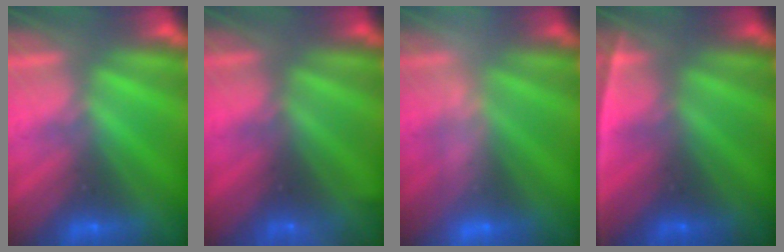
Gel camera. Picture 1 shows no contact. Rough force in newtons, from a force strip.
{"total": 2.4}
{"total": 2.4}
{"total": 2.8}